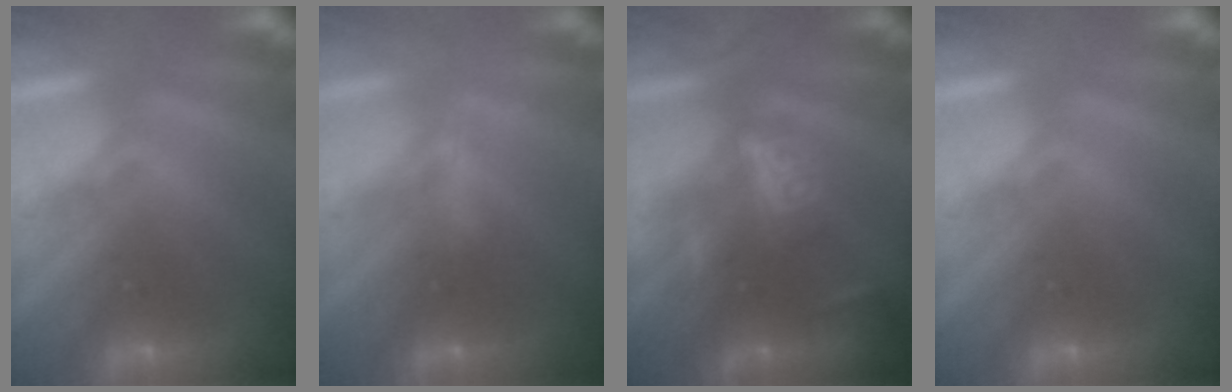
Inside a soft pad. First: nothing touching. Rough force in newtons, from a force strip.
{"total": 2.9}
{"total": 2.7}
{"total": 0.0}